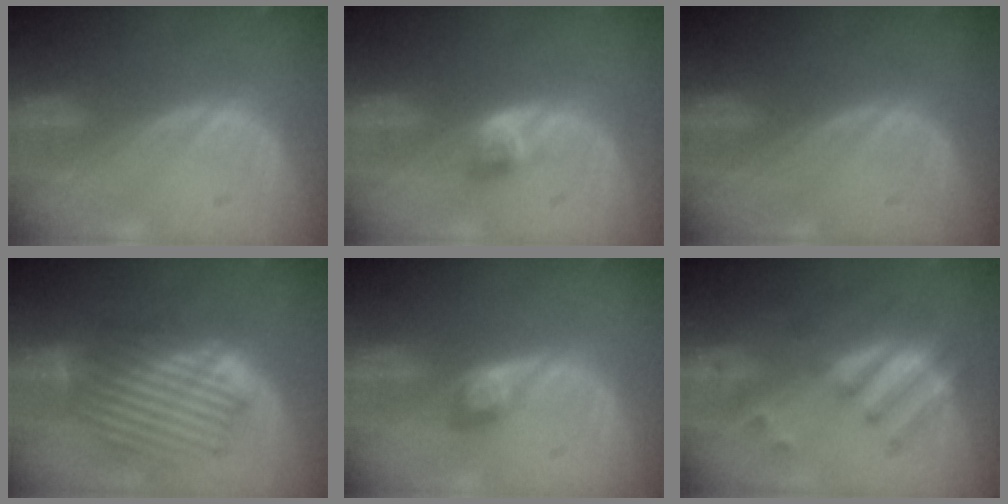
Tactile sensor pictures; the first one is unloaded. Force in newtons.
{"total": 2.6, "press": 2.3, "slide": 1.2}
{"total": 0.0}
{"total": 8.5, "press": 8.3, "slide": 2.0}
{"total": 2.3, "press": 2.3, "slide": 0.2}
{"total": 7.8, "press": 7.0, "slide": 3.4}